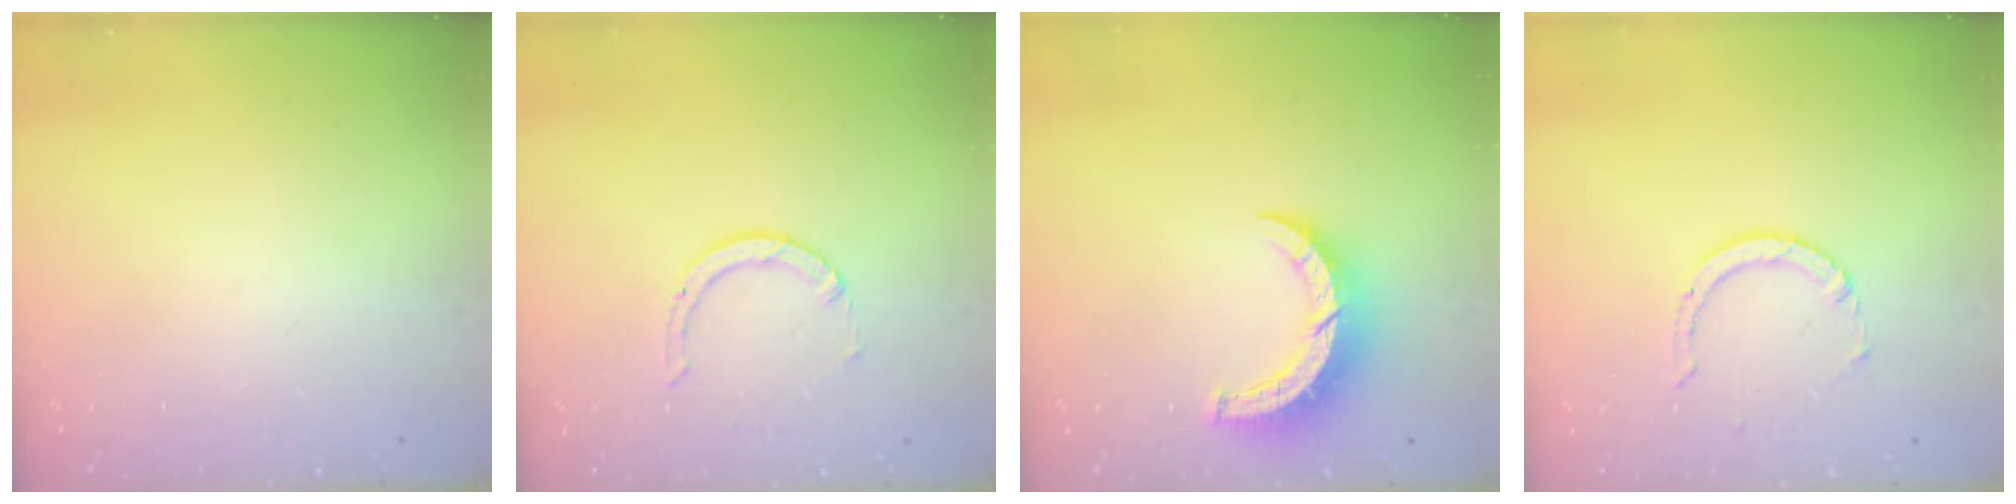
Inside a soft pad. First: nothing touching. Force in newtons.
{"total": 2.0, "press": 2.0, "slide": 0.2}
{"total": 8.0, "press": 7.9, "slide": 0.7}
{"total": 3.3, "press": 3.3, "slide": 0.3}